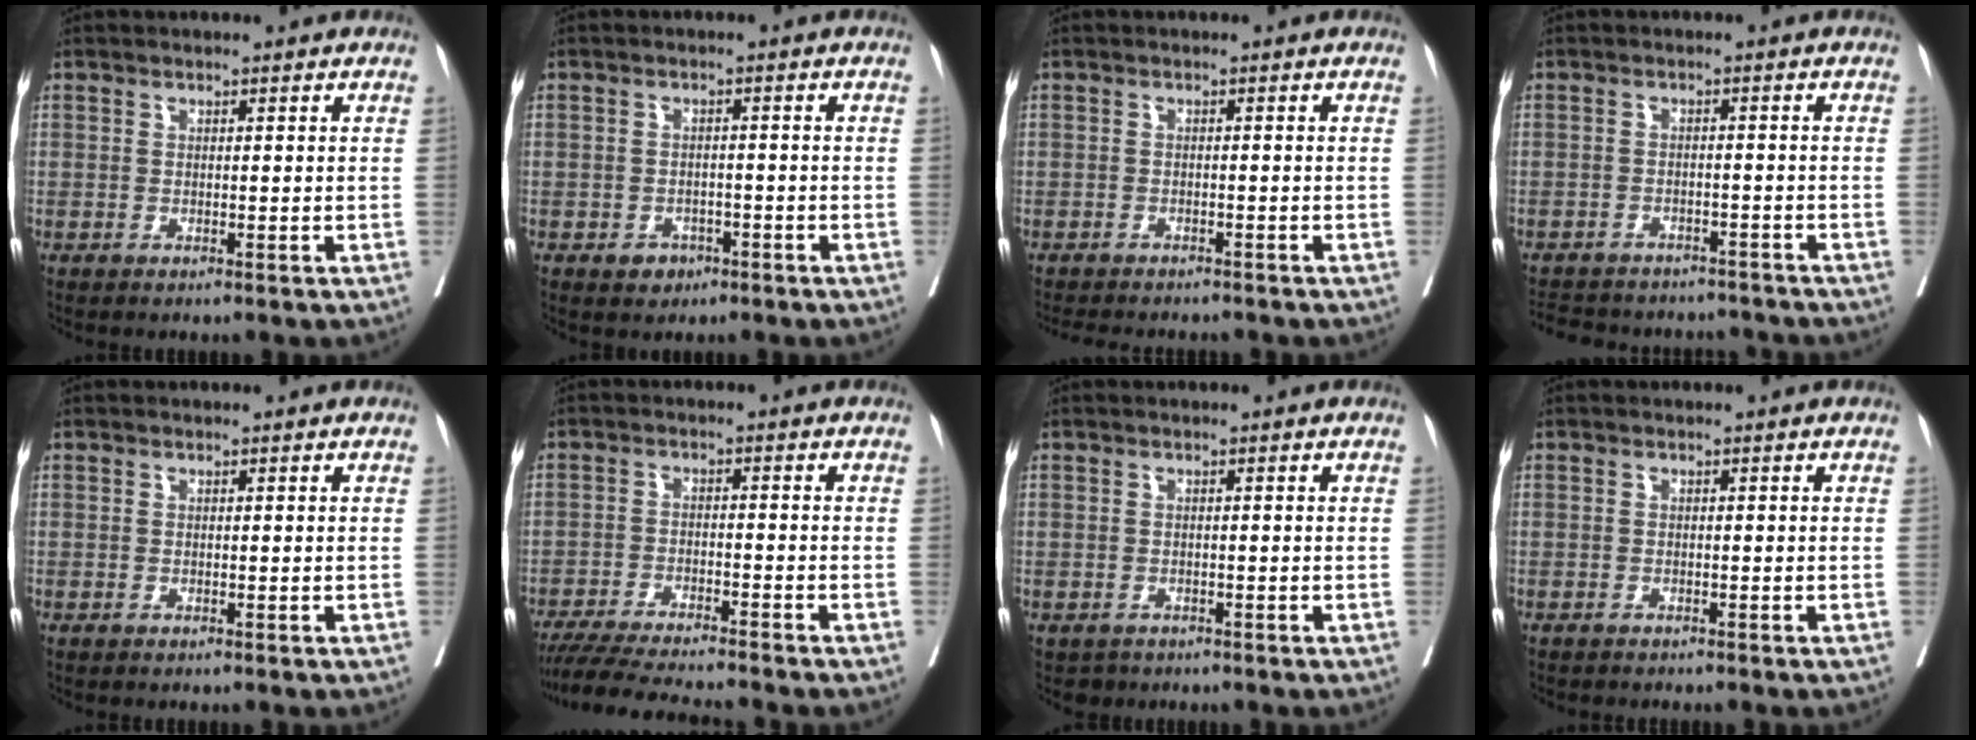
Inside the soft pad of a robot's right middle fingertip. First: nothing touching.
{"total": 2.8, "force": [-1.6, 2.1, 0.9], "torque": [-0.005, 0.008, -0.018]}
{"total": 7.5, "force": [-6.6, 2.3, 2.5], "torque": [-0.031, -0.003, -0.088]}
{"total": 14.2, "force": [-12.8, 5.0, 3.8], "torque": [-0.086, 0.009, -0.160]}
{"total": 0.0}
{"total": 11.9, "force": [-10.7, 0.2, 5.2], "torque": [-0.073, -0.020, -0.171]}
{"total": 1.6, "force": [-1.2, 1.1, 0.0], "torque": [-0.002, 0.002, -0.017]}
{"total": 1.9, "force": [-1.7, 0.6, 0.5], "torque": [-0.013, -0.003, -0.024]}